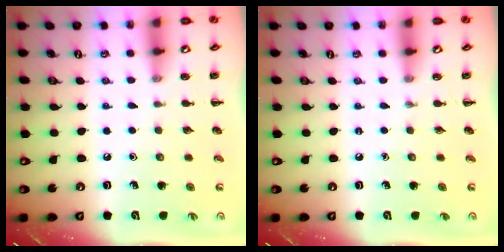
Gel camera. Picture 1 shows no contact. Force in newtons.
{"total": 0.0}